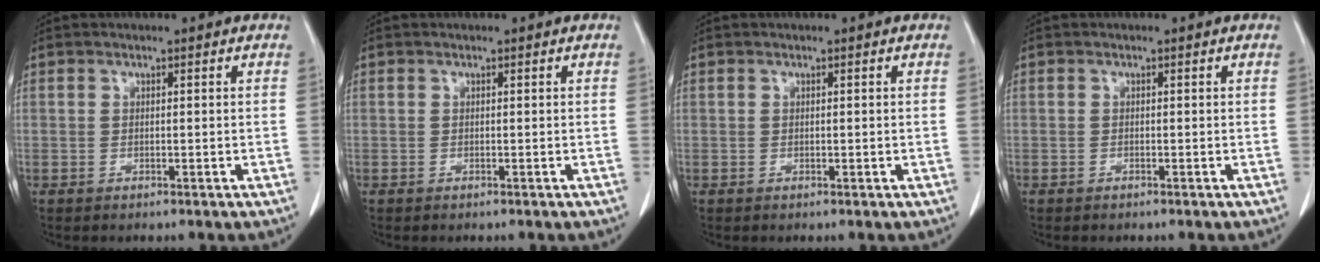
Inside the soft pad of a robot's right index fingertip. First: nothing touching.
{"total": 0.0}
{"total": 0.0}
{"total": 0.0}